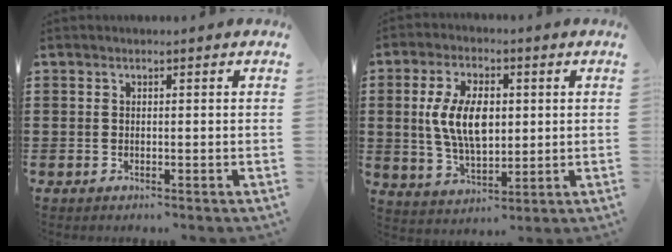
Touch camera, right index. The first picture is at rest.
{"total": 9.1, "force": [1.0, 5.0, 7.6], "torque": [-0.161, 0.005, 0.013]}